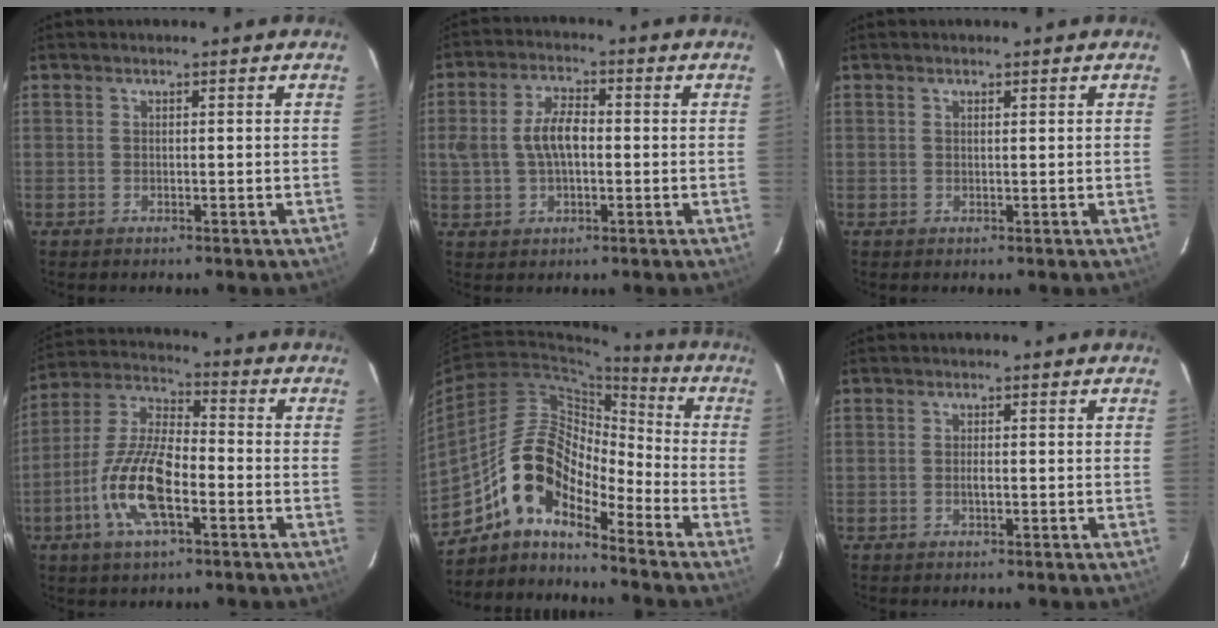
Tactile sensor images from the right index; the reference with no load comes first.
{"total": 7.0, "force": [-0.1, 3.9, 5.9], "torque": [-0.115, 0.012, 0.003]}
{"total": 0.5, "force": [0.4, 0.1, 0.3], "torque": [-0.006, 0.001, 0.007]}
{"total": 13.7, "force": [-5.0, 5.0, 11.8], "torque": [-0.252, -0.002, -0.101]}
{"total": 12.6, "force": [-9.3, 4.4, 7.3], "torque": [-0.126, 0.019, -0.191]}
{"total": 0.9, "force": [-0.2, 0.3, 0.8], "torque": [-0.018, 0.000, -0.004]}